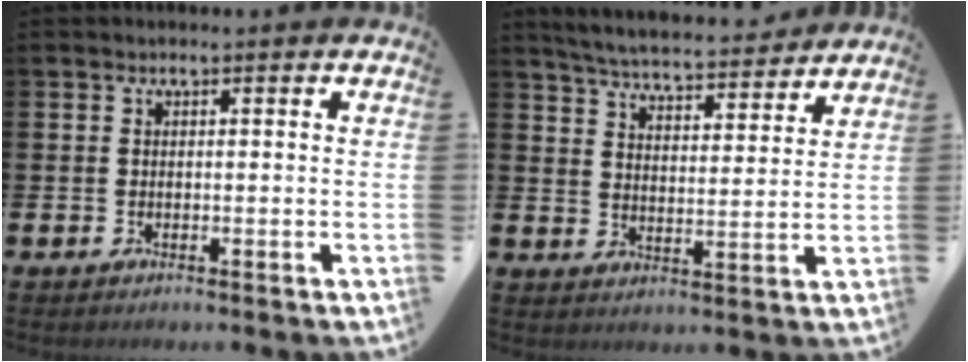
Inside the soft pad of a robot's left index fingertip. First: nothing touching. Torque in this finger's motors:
{"motor_torque": [1.02, -1.11, 0.37, 0.08]}